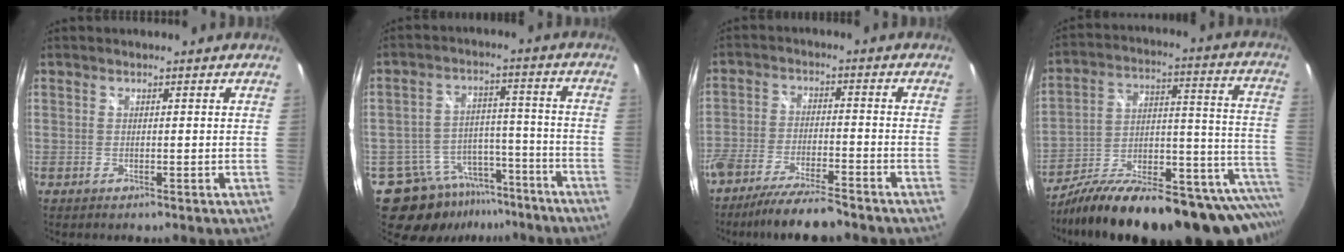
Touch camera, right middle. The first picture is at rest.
{"total": 14.2, "force": [-10.5, 8.5, 4.5], "torque": [-0.101, 0.026, -0.138]}
{"total": 11.2, "force": [-9.4, 1.7, 5.7], "torque": [-0.125, -0.019, -0.163]}
{"total": 33.0, "force": [-24.5, 10.2, 19.6], "torque": [-0.254, -0.016, -0.357]}